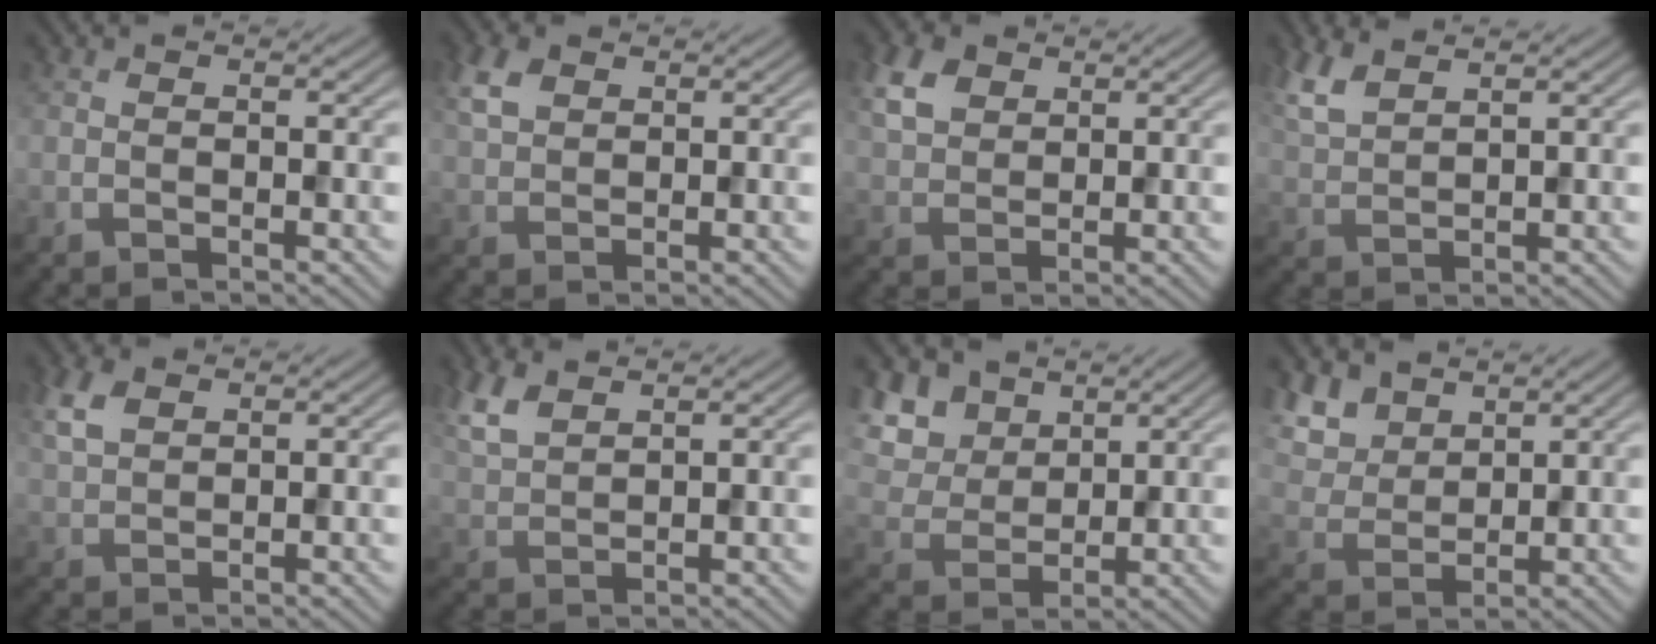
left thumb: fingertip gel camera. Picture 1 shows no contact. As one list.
[{"total": 3.8, "force": [1.9, 2.4, 2.3], "torque": [-0.062, 0.008, 0.038]}, {"total": 5.1, "force": [2.5, 3.4, 2.9], "torque": [-0.074, 0.008, 0.051]}, {"total": 4.7, "force": [3.4, 1.5, 2.9], "torque": [-0.083, 0.007, 0.076]}, {"total": 4.2, "force": [2.1, 2.4, 2.7], "torque": [-0.073, 0.008, 0.044]}, {"total": 4.8, "force": [3.2, 2.0, 3.1], "torque": [-0.086, 0.007, 0.071]}, {"total": 7.4, "force": [4.2, 5.0, 3.6], "torque": [-0.115, -0.001, 0.077]}, {"total": 6.4, "force": [4.4, 3.7, 2.9], "torque": [-0.088, -0.007, 0.093]}]